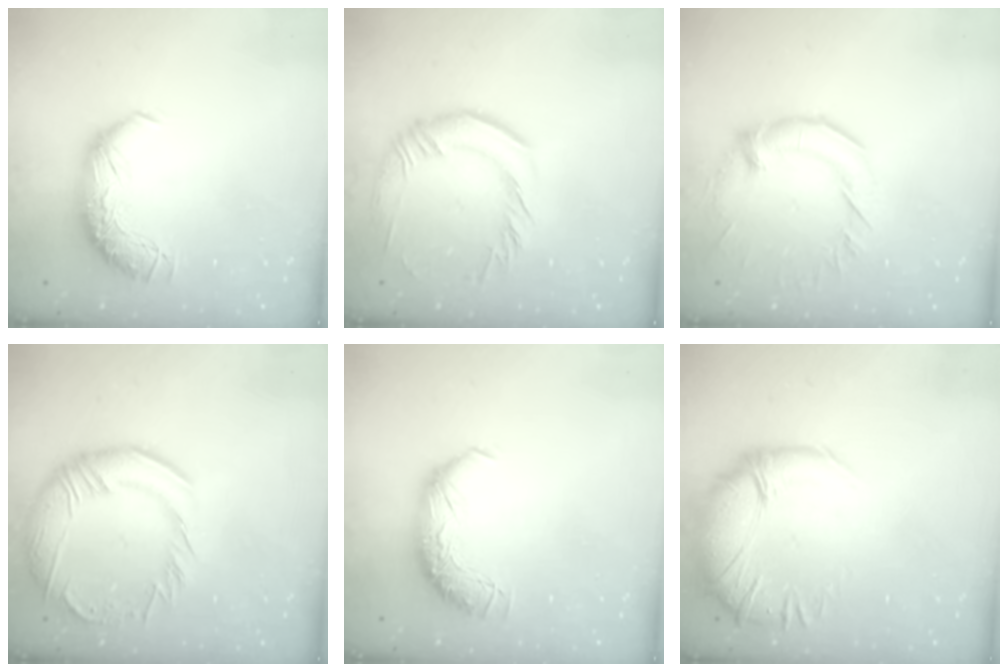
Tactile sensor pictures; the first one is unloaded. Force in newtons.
{"total": 2.0, "press": 1.6, "slide": 1.2}
{"total": 1.5, "press": 0.4, "slide": 1.4}
{"total": 6.0, "press": 5.0, "slide": 3.4}
{"total": 0.0}
{"total": 2.9, "press": 0.7, "slide": 2.8}